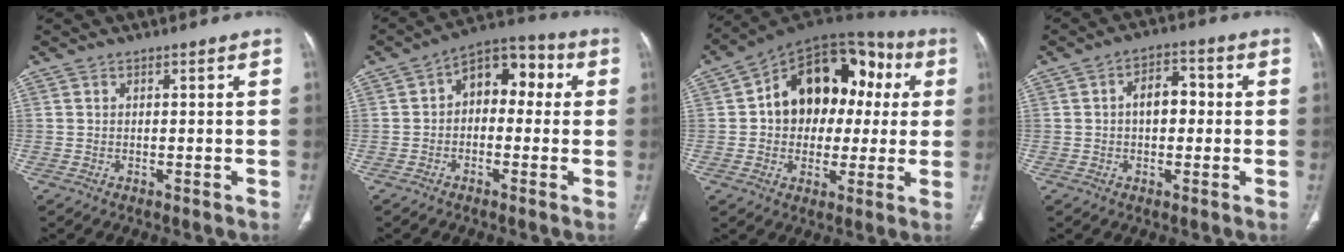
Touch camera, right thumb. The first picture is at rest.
{"total": 9.8, "force": [0.9, 6.5, 7.3], "torque": [-0.067, 0.037, -0.002]}
{"total": 20.8, "force": [2.8, 14.7, 14.4], "torque": [-0.161, 0.040, 0.038]}
{"total": 6.1, "force": [0.1, 4.0, 4.6], "torque": [-0.056, 0.019, -0.006]}